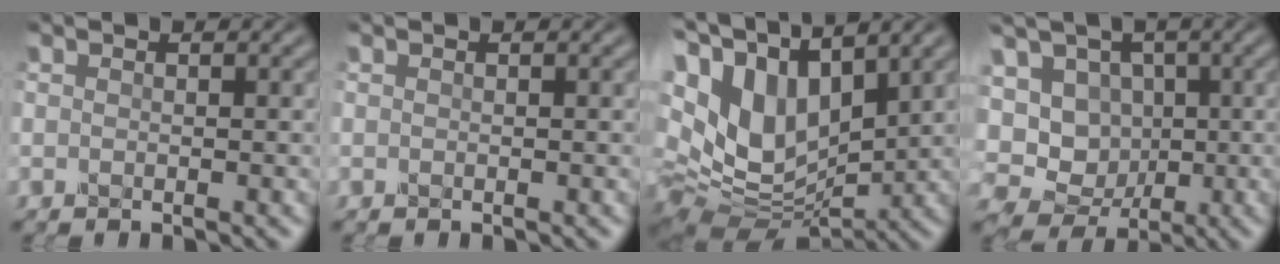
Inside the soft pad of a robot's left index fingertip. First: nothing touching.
{"total": 0.0}
{"total": 12.9, "force": [4.5, 7.7, 9.3], "torque": [-0.212, 0.015, 0.084]}
{"total": 10.5, "force": [-0.4, 9.3, 4.8], "torque": [-0.100, 0.033, -0.034]}